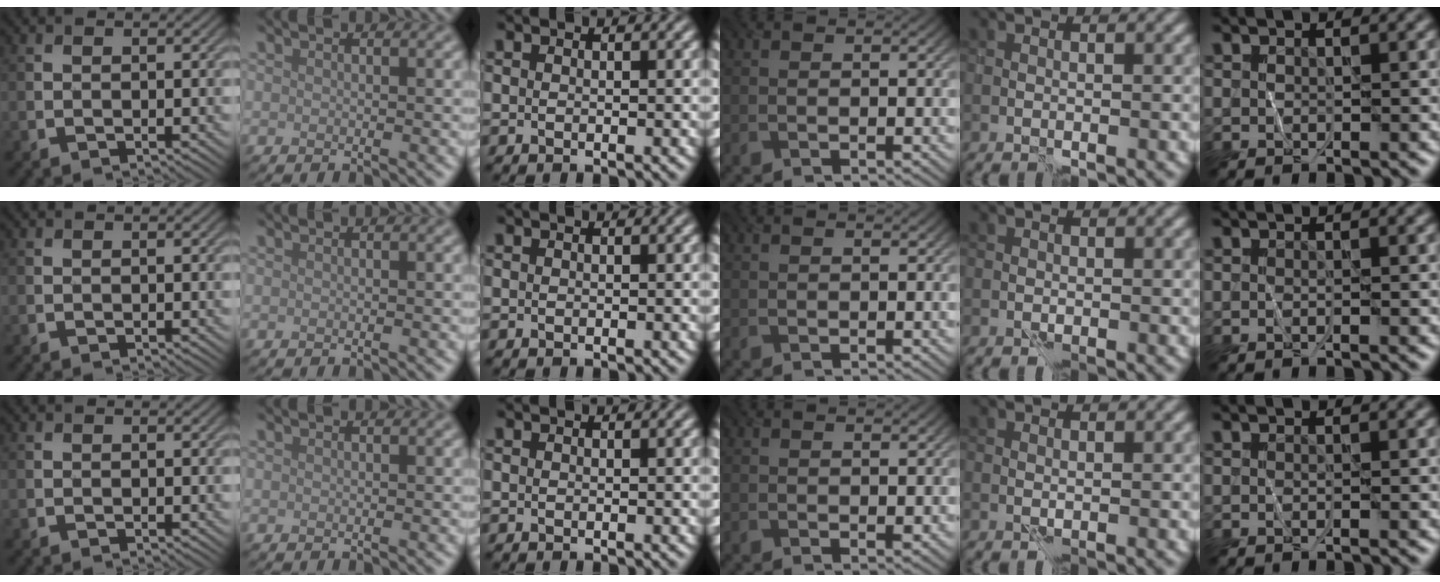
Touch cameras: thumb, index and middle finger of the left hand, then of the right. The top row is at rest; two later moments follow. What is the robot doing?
{"motion": "wrap", "object": "plastic wrap"}